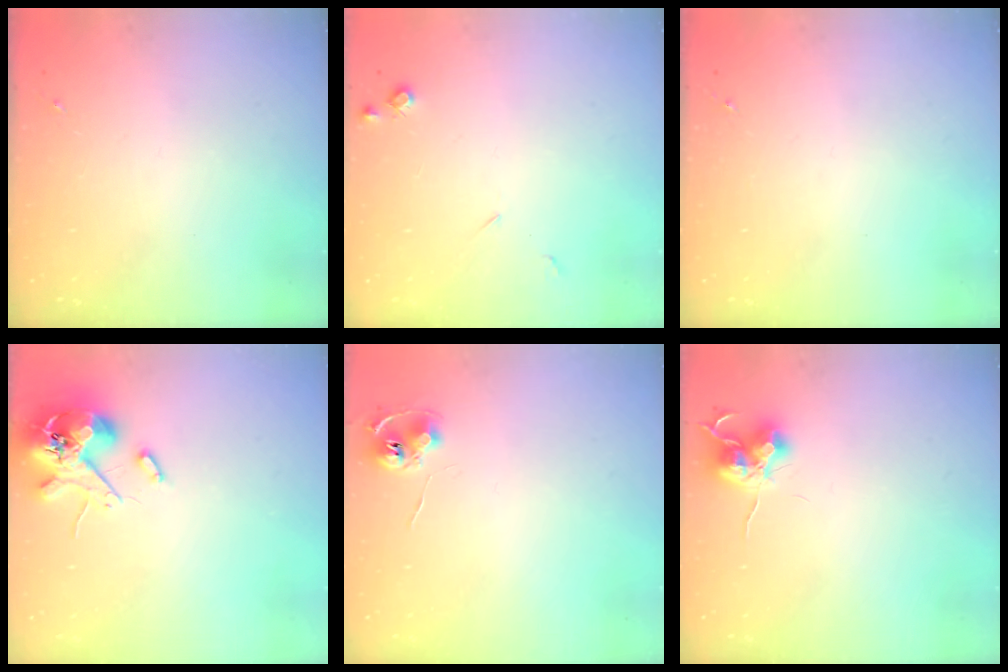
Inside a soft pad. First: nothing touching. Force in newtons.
{"total": 5.6, "press": 5.6, "slide": 0.8}
{"total": 0.0}
{"total": 12.7, "press": 12.6, "slide": 1.9}
{"total": 7.5, "press": 7.5, "slide": 0.5}
{"total": 10.9, "press": 10.8, "slide": 0.8}